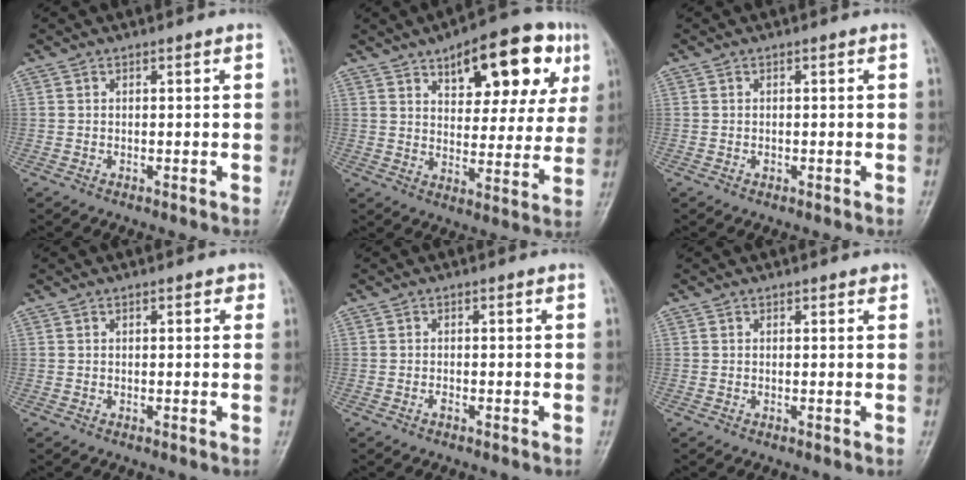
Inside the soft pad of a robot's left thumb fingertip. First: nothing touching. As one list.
[{"total": 18.9, "force": [9.1, 8.5, 14.2], "torque": [-0.145, -0.013, 0.126]}, {"total": 0.7, "force": [-0.2, 0.4, 0.5], "torque": [-0.005, 0.005, -0.002]}, {"total": 1.7, "force": [0.7, 0.8, 1.3], "torque": [-0.010, 0.002, 0.006]}, {"total": 0.8, "force": [-0.4, 0.3, 0.6], "torque": [-0.010, 0.004, -0.007]}, {"total": 0.9, "force": [0.6, 0.4, 0.6], "torque": [-0.006, -0.002, 0.006]}]